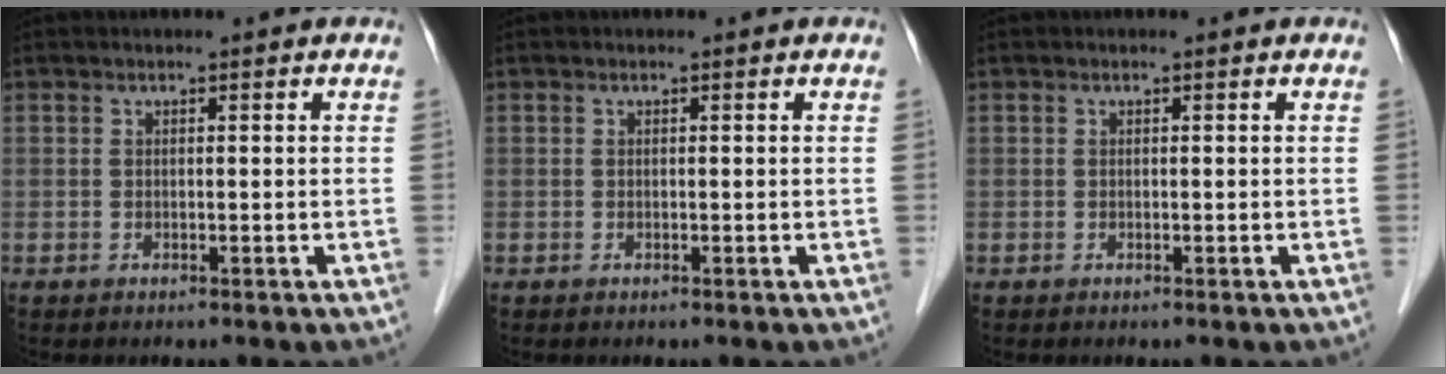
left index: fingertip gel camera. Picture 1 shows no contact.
{"total": 0.0}
{"total": 0.0}